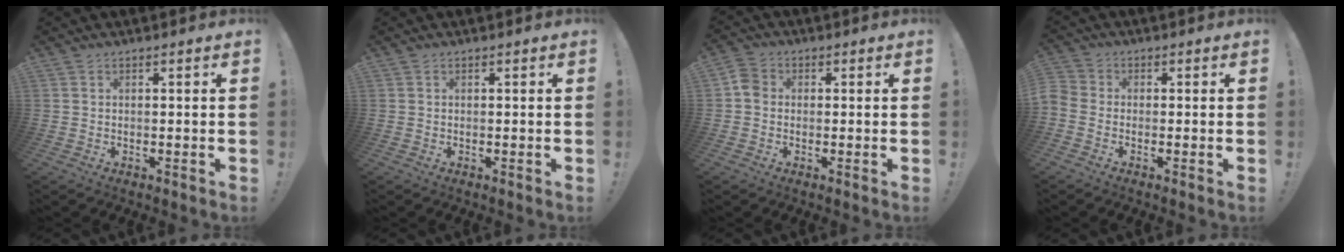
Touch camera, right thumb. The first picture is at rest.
{"total": 0.0}
{"total": 4.3, "force": [-0.6, 3.6, 2.3], "torque": [-0.038, 0.013, -0.010]}
{"total": 2.8, "force": [-1.4, 1.9, 1.5], "torque": [-0.039, 0.003, -0.028]}